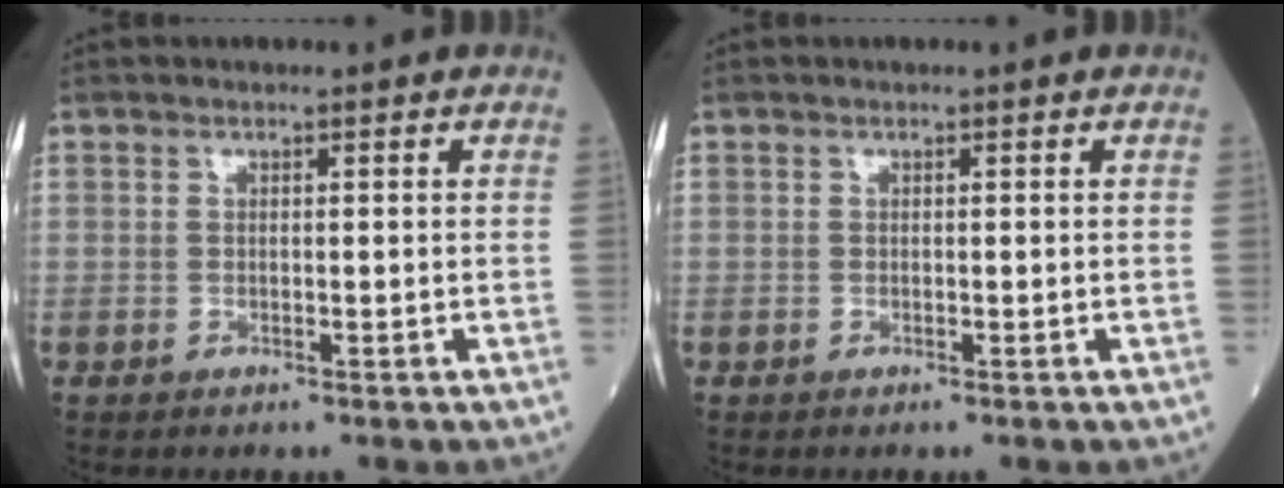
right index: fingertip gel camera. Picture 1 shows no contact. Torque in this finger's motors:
{"motor_torque": [0.00, 0.00, -0.01, -0.01]}